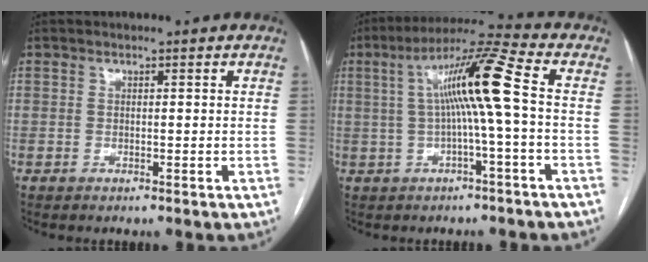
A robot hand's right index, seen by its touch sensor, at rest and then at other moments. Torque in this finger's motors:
{"motor_torque": [1.10, -0.32, 0.63, 0.21]}